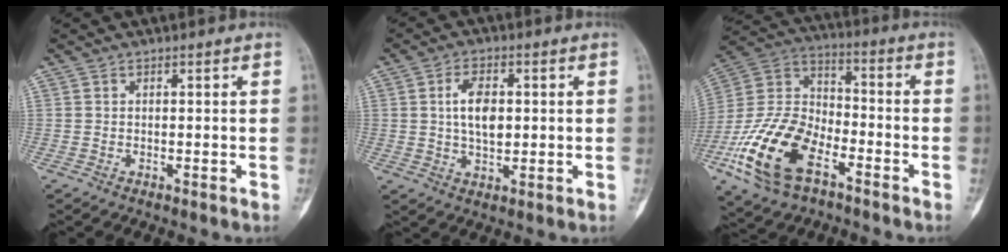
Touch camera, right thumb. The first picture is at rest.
{"total": 7.0, "force": [1.0, 3.9, 5.7], "torque": [-0.095, -0.002, 0.016]}
{"total": 20.0, "force": [-9.3, 10.9, 14.0], "torque": [-0.280, 0.048, -0.177]}